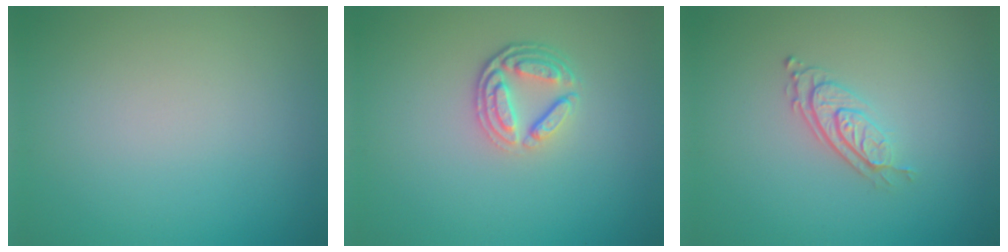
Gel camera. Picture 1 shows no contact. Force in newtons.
{"total": 3.6, "press": 2.8, "slide": 2.3}
{"total": 2.7, "press": 2.0, "slide": 1.9}